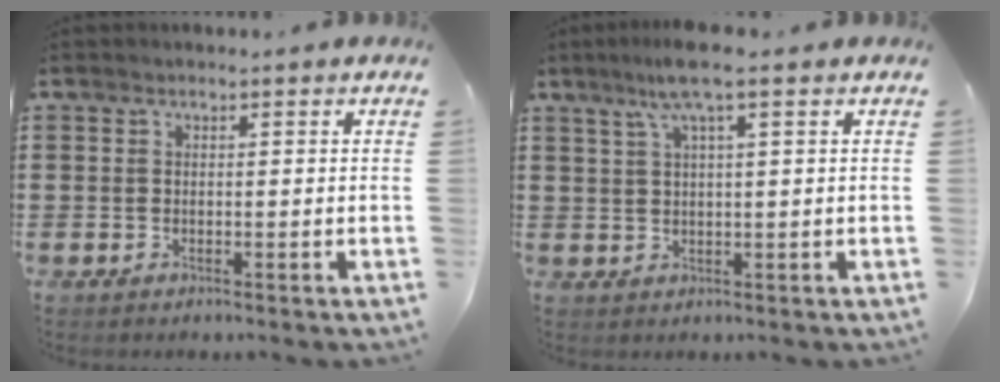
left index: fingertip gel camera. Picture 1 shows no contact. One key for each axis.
{"total": 5.5, "fx": 2.9, "fy": 0.0, "fz": 4.7, "tx": -0.098, "ty": 0.005, "tz": 0.049}